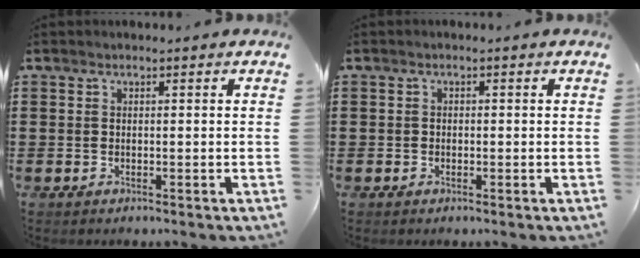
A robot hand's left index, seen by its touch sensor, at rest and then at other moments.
{"total": 0.7, "force": [-0.4, 0.5, 0.2], "torque": [-0.006, 0.001, -0.009]}